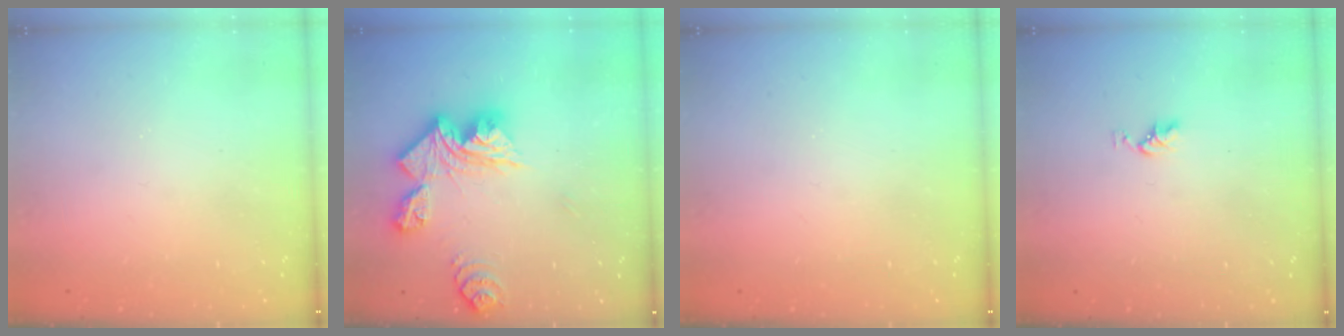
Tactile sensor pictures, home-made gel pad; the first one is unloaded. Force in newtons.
{"total": 16.6, "press": 16.5, "slide": 1.9}
{"total": 0.0}
{"total": 2.4, "press": 2.4, "slide": 0.4}